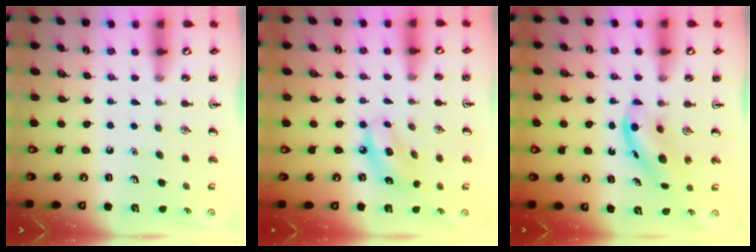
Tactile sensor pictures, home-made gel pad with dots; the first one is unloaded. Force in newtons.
{"total": 7.5, "press": 7.3, "slide": 1.6}
{"total": 4.5, "press": 4.4, "slide": 1.1}